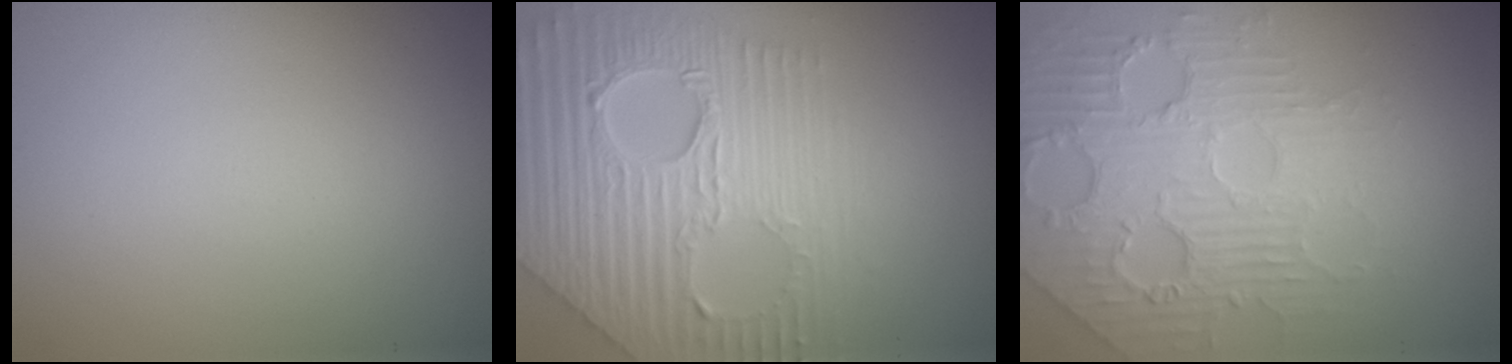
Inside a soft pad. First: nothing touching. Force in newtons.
{"total": 9.0, "press": 6.2, "slide": 6.6}
{"total": 5.6, "press": 4.7, "slide": 3.0}